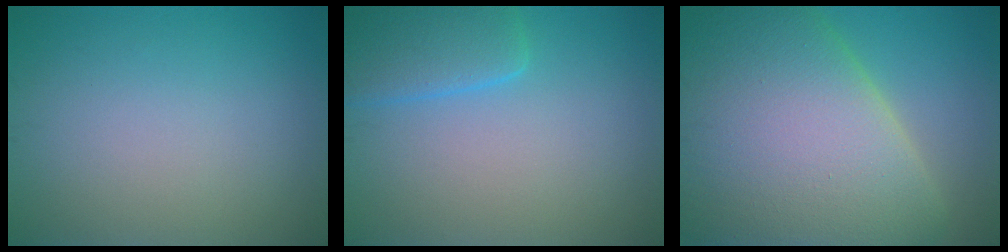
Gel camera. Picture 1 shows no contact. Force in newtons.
{"total": 4.2, "press": 4.1, "slide": 0.4}
{"total": 18.1, "press": 18.0, "slide": 1.1}